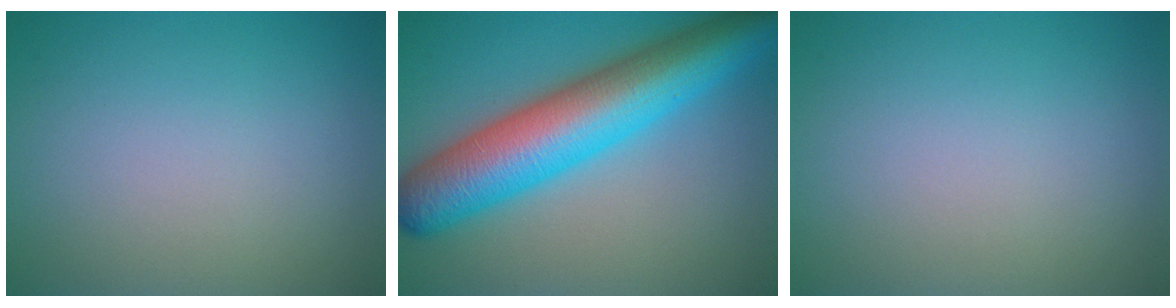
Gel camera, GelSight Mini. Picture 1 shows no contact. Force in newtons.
{"total": 11.6, "press": 11.6, "slide": 0.1}
{"total": 0.0}